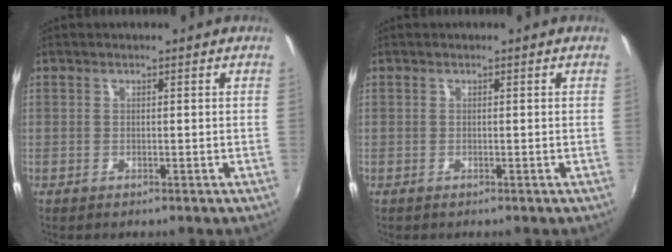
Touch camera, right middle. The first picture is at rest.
{"total": 0.0}